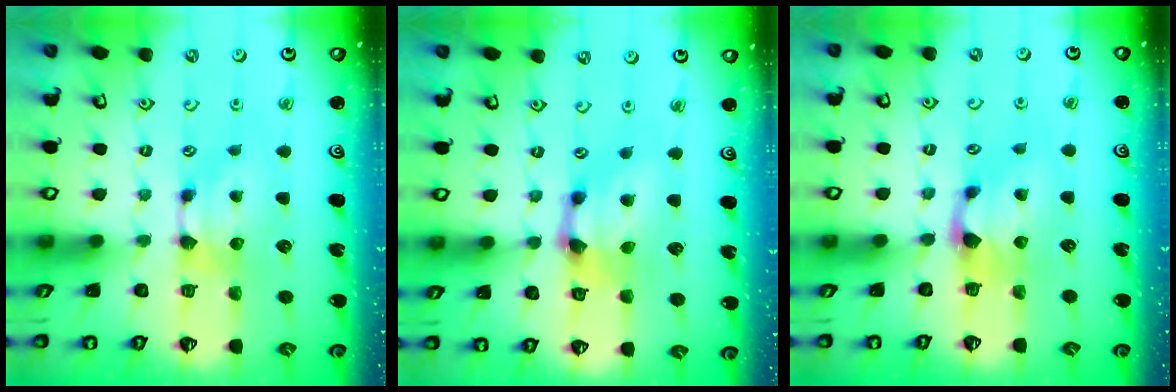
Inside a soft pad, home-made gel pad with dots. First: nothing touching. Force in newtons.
{"total": 3.4, "press": 2.7, "slide": 2.1}
{"total": 1.1, "press": 0.1, "slide": 1.1}